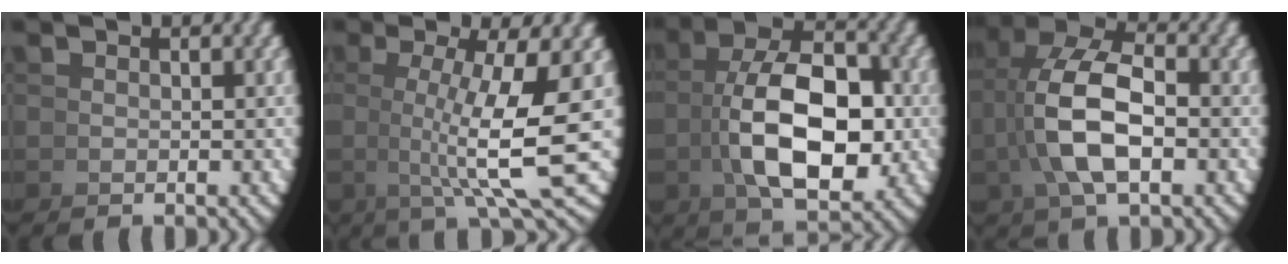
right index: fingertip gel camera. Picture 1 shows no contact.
{"total": 9.1, "force": [1.0, 2.4, 8.7], "torque": [-0.125, -0.005, 0.022]}
{"total": 10.3, "force": [0.8, 5.6, 8.6], "torque": [-0.140, -0.009, 0.019]}
{"total": 6.7, "force": [1.4, 3.2, 5.8], "torque": [-0.117, -0.003, 0.029]}